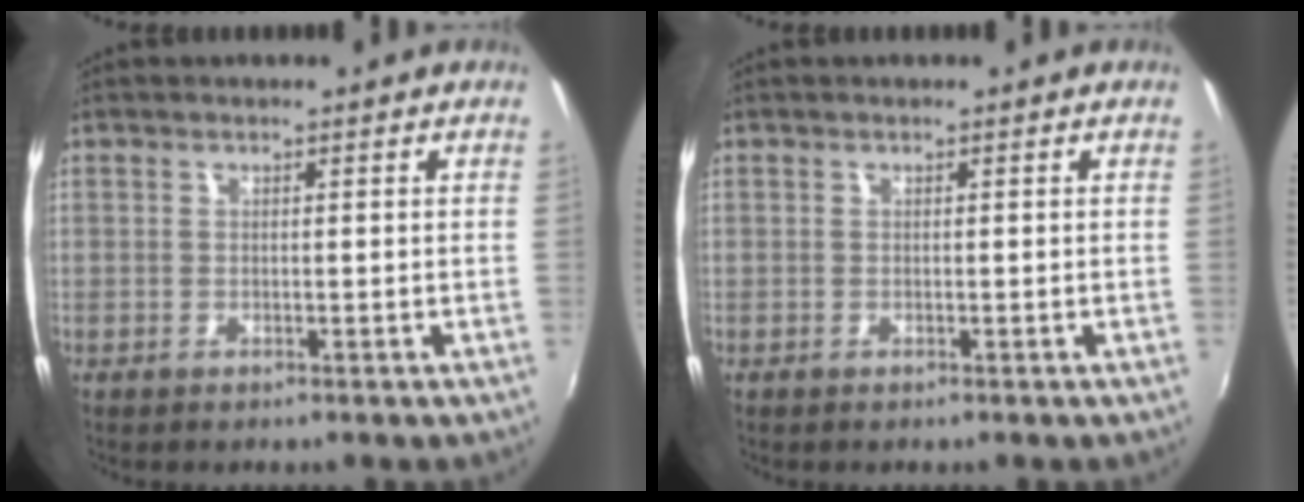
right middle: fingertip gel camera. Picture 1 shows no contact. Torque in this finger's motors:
{"motor_torque": [0.24, -0.12, 0.08, 0.00]}